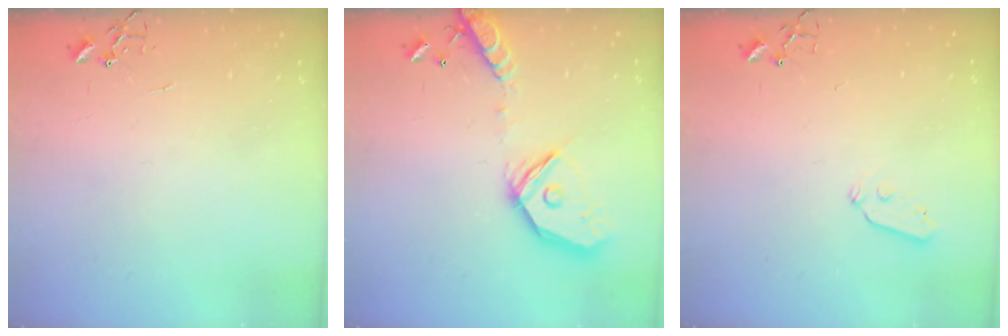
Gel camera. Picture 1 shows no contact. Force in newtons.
{"total": 18.4, "press": 18.2, "slide": 3.1}
{"total": 3.3, "press": 3.3, "slide": 0.4}